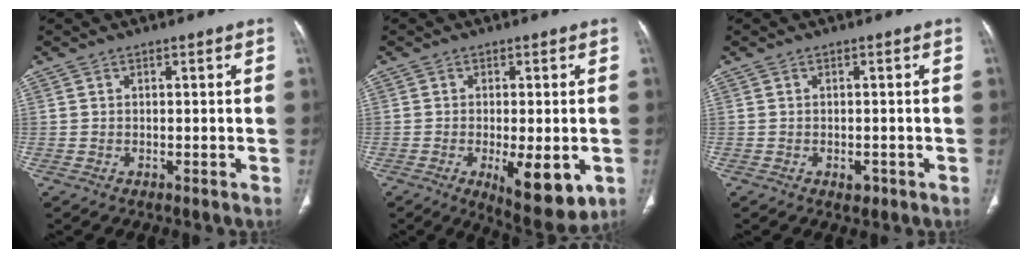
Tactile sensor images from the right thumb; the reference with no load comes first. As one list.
[{"total": 10.7, "force": [-3.1, 3.9, 9.5], "torque": [-0.126, -0.019, -0.037]}, {"total": 1.5, "force": [-0.7, 1.0, 0.9], "torque": [-0.004, 0.003, -0.007]}]